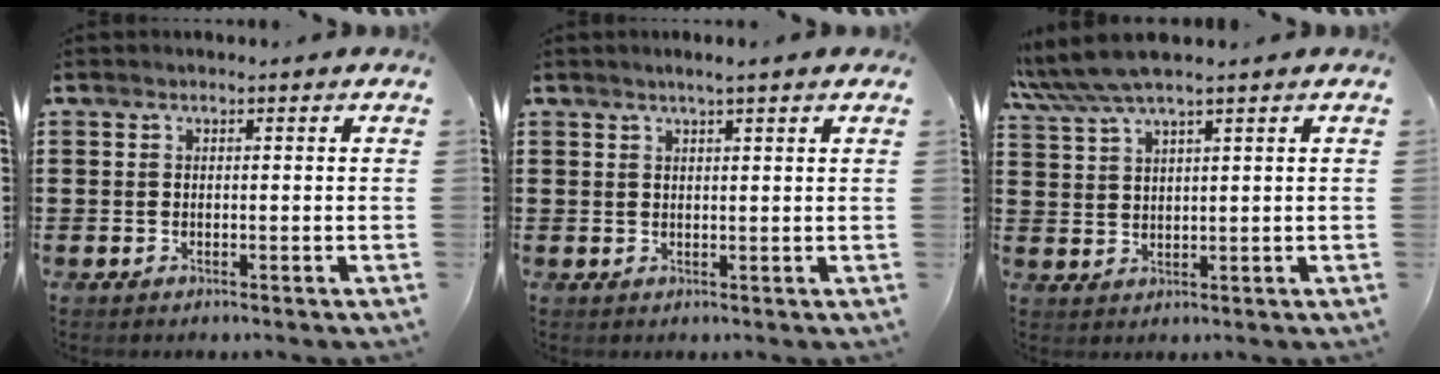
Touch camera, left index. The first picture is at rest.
{"total": 1.9, "force": [1.4, -0.1, 1.2], "torque": [-0.025, 0.001, 0.026]}
{"total": 5.4, "force": [4.3, 0.3, 3.3], "torque": [-0.075, -0.005, 0.076]}